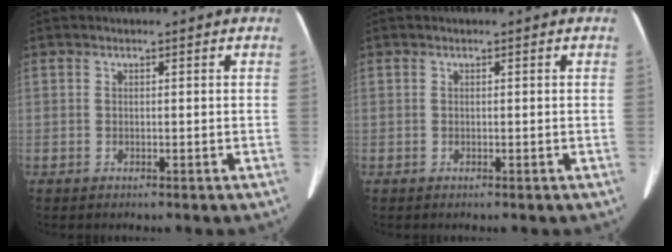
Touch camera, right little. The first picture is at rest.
{"total": 0.0}